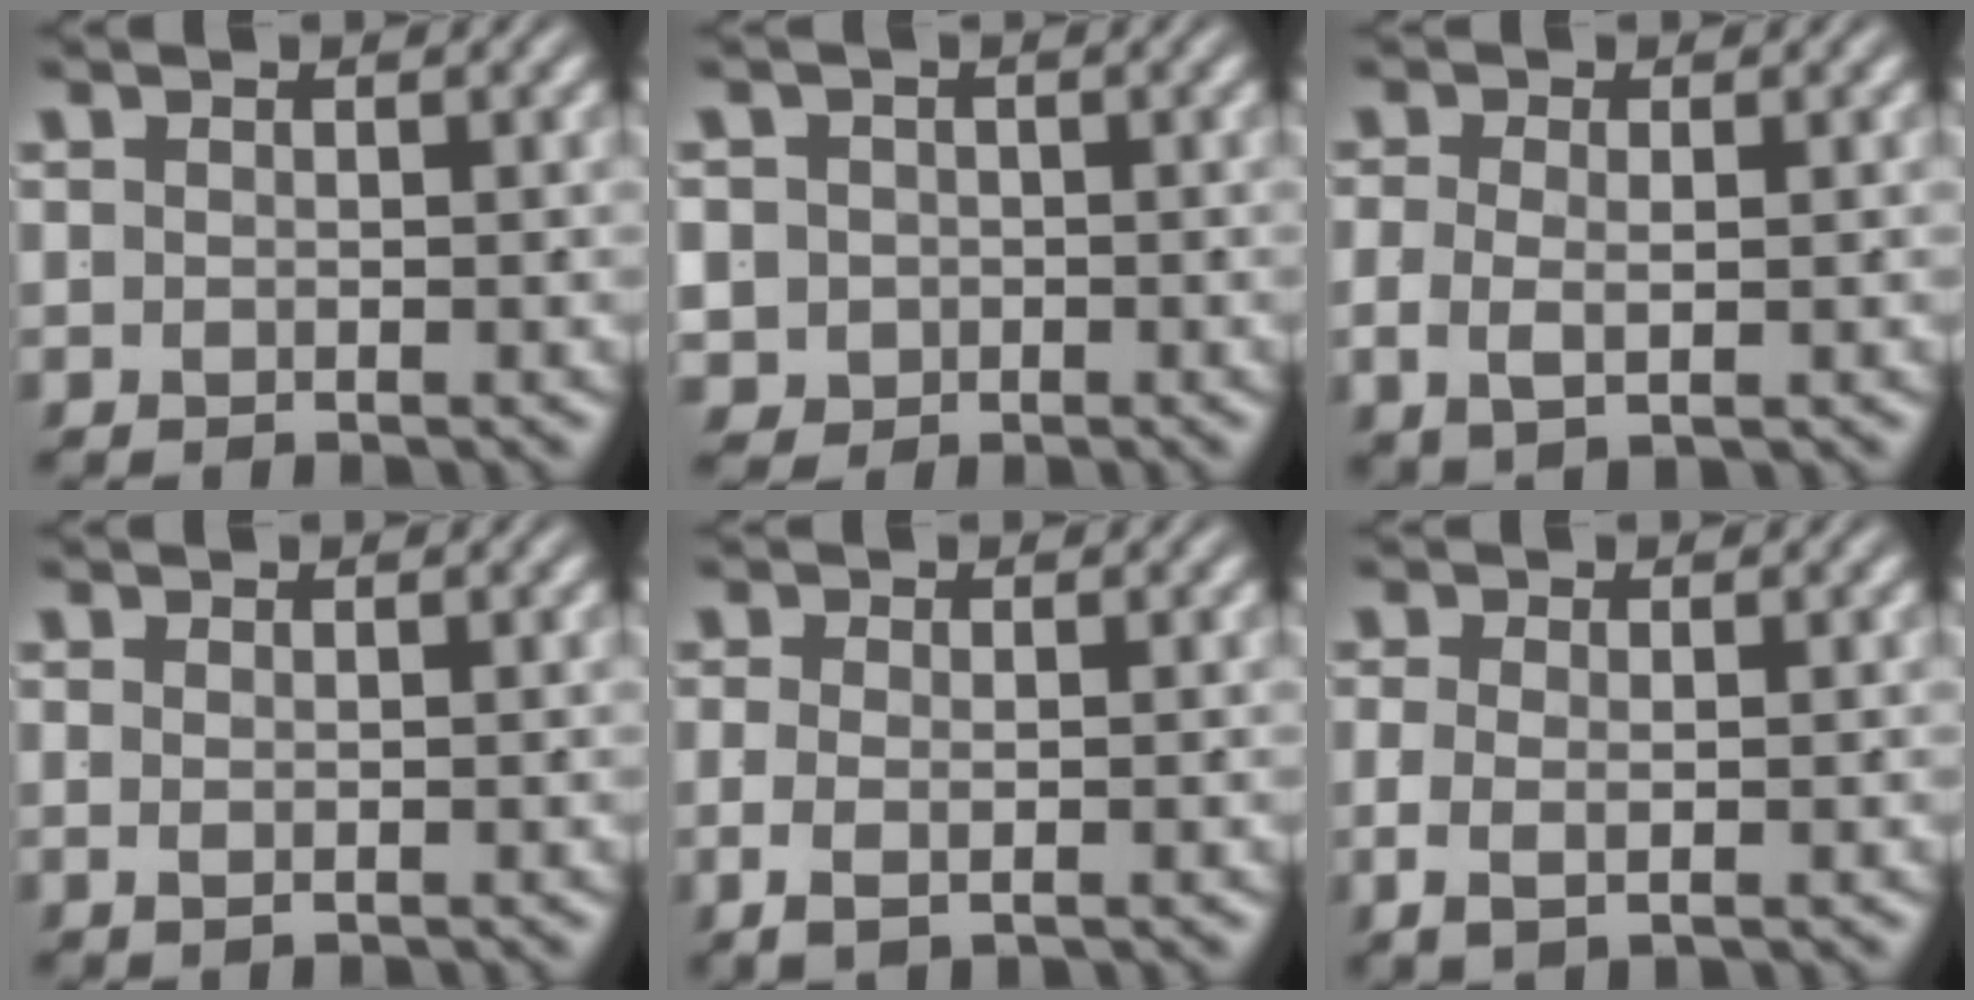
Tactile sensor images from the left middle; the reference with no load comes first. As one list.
[{"total": 5.5, "force": [-1.4, 5.0, 1.8], "torque": [-0.054, -0.030, -0.016]}, {"total": 2.5, "force": [-0.4, 1.1, 2.2], "torque": [-0.047, -0.016, 0.003]}, {"total": 0.8, "force": [0.1, -0.6, 0.5], "torque": [-0.002, -0.007, 0.008]}, {"total": 2.0, "force": [-0.7, 0.4, 1.8], "torque": [-0.037, -0.017, -0.001]}, {"total": 2.3, "force": [-0.5, 0.8, 2.1], "torque": [-0.043, -0.017, 0.003]}]